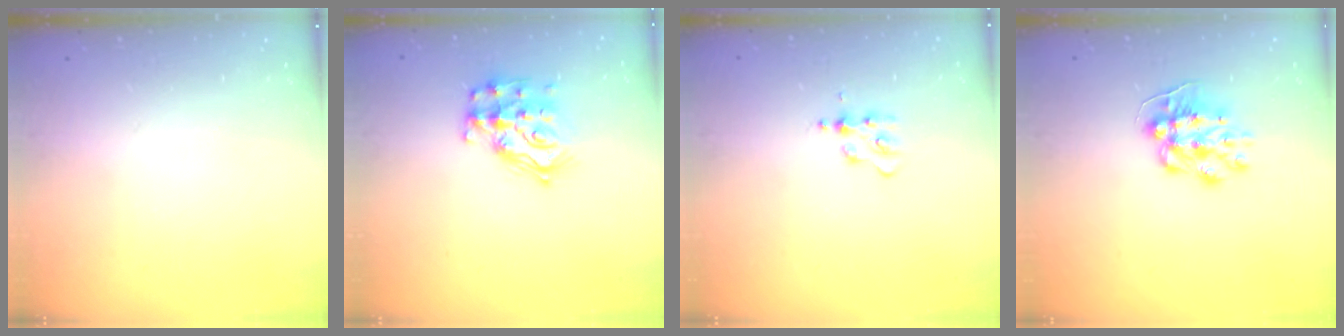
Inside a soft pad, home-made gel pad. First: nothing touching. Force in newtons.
{"total": 13.4, "press": 13.3, "slide": 0.8}
{"total": 3.7, "press": 3.7, "slide": 0.5}
{"total": 9.9, "press": 9.9, "slide": 0.4}